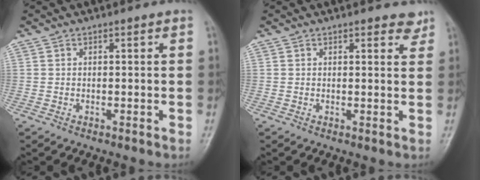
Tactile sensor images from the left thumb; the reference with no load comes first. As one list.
[{"total": 2.5, "force": [2.0, 1.1, 1.0], "torque": [0.007, -0.010, 0.020]}]